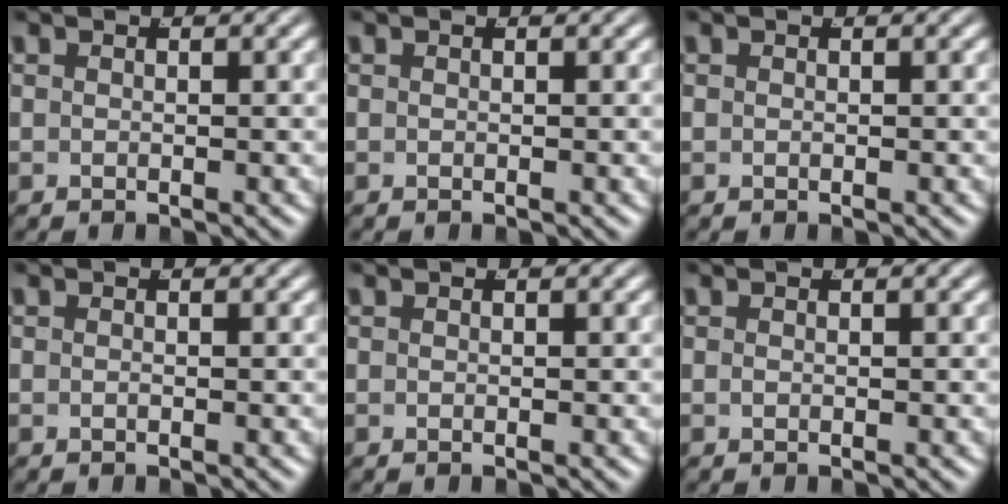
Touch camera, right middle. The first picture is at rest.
{"total": 0.0}
{"total": 0.5, "force": [-0.1, 0.4, 0.3], "torque": [-0.008, -0.001, 0.001]}
{"total": 0.0}
{"total": 0.0}
{"total": 0.6, "force": [-0.2, -0.5, -0.1], "torque": [-0.003, -0.008, 0.001]}